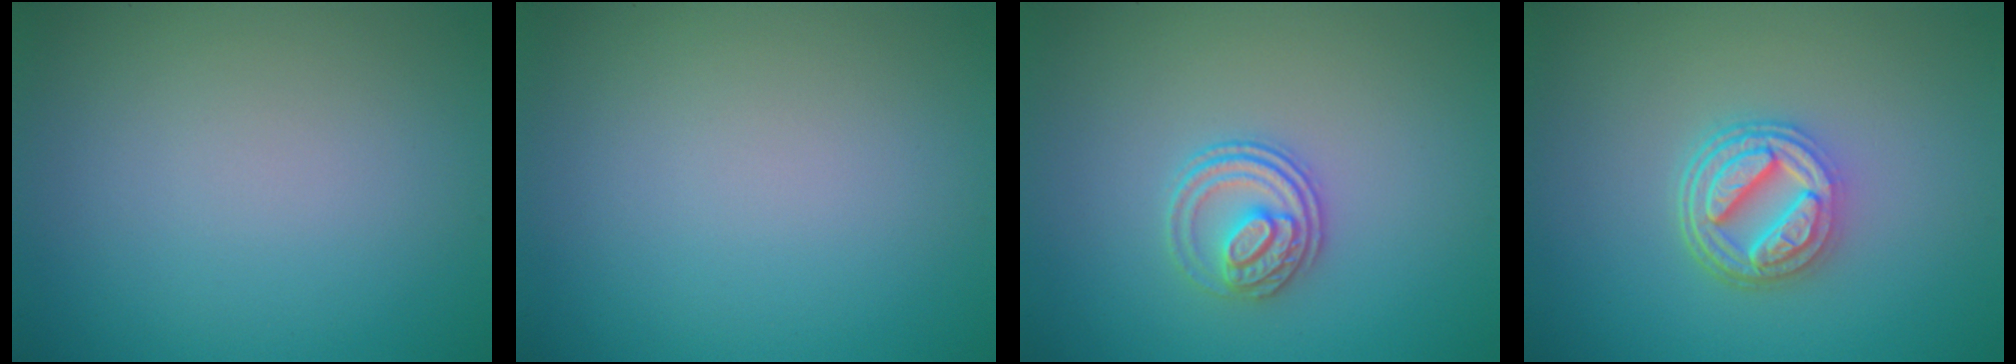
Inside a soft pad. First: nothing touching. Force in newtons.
{"total": 0.0}
{"total": 2.8, "press": 2.6, "slide": 1.2}
{"total": 4.8, "press": 3.8, "slide": 3.1}